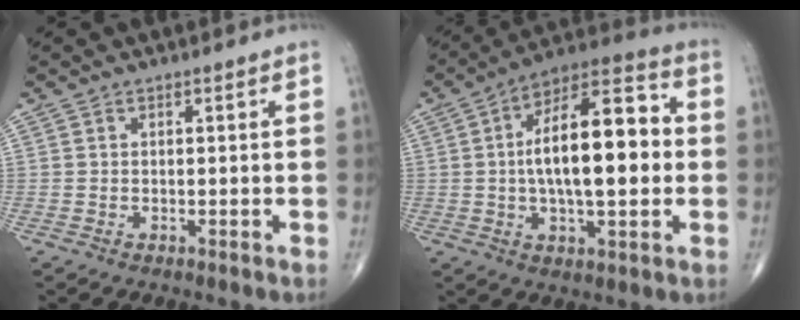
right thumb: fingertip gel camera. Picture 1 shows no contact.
{"total": 19.6, "force": [0.5, 7.9, 17.9], "torque": [-0.273, 0.027, 0.000]}